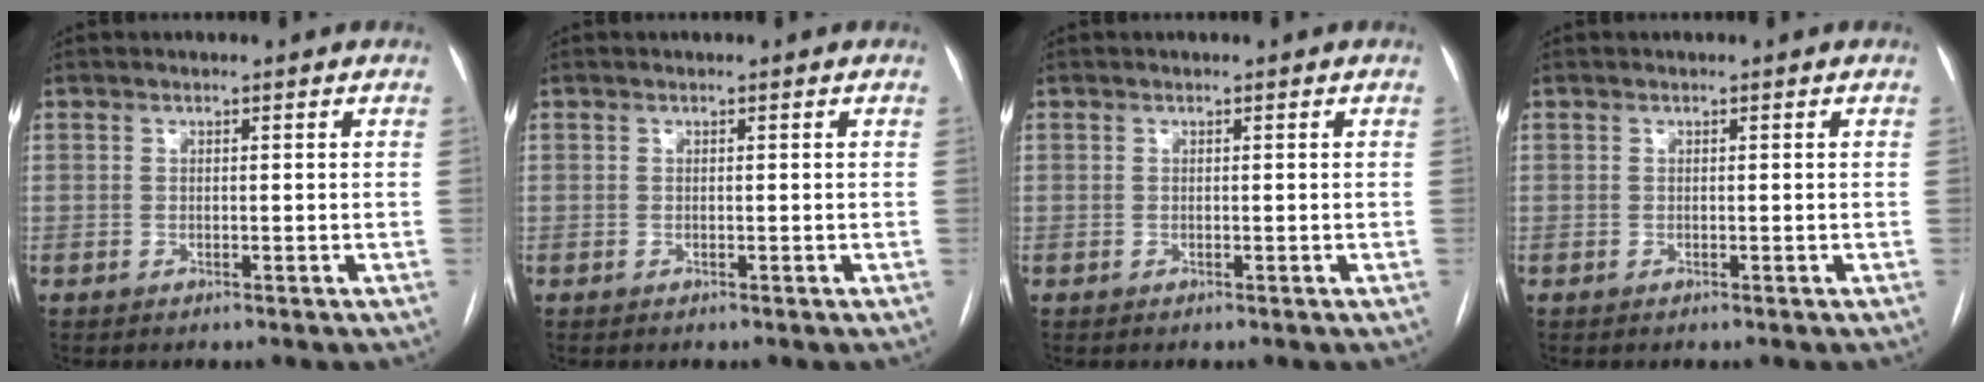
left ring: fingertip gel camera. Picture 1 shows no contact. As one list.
[{"total": 0.0}, {"total": 0.0}, {"total": 0.0}]